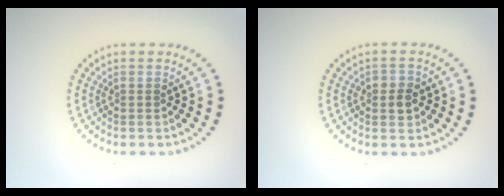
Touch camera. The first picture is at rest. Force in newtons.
{"total": 1.9, "press": 1.9, "slide": 0.3}